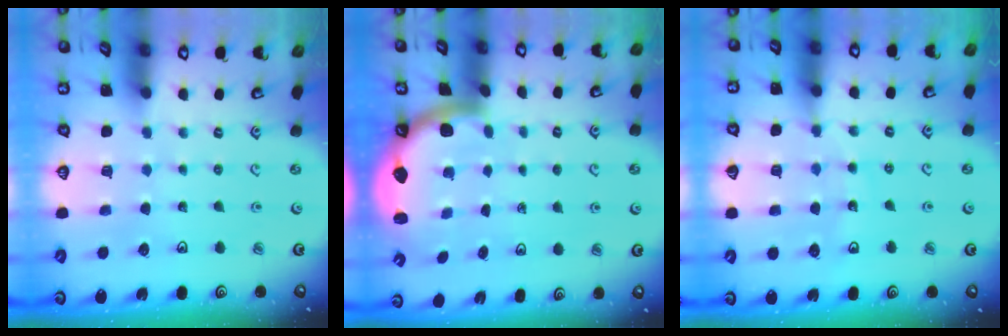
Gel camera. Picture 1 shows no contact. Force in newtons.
{"total": 2.2, "press": 2.2, "slide": 0.3}
{"total": 9.5, "press": 8.9, "slide": 3.4}